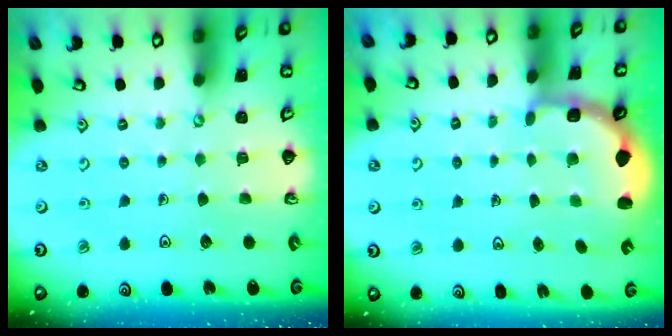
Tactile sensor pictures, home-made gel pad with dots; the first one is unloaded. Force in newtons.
{"total": 2.8, "press": 2.3, "slide": 1.7}